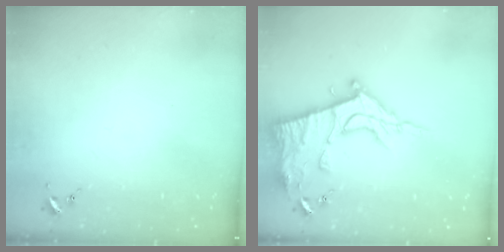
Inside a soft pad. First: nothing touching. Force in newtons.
{"total": 16.7, "press": 16.7, "slide": 1.6}